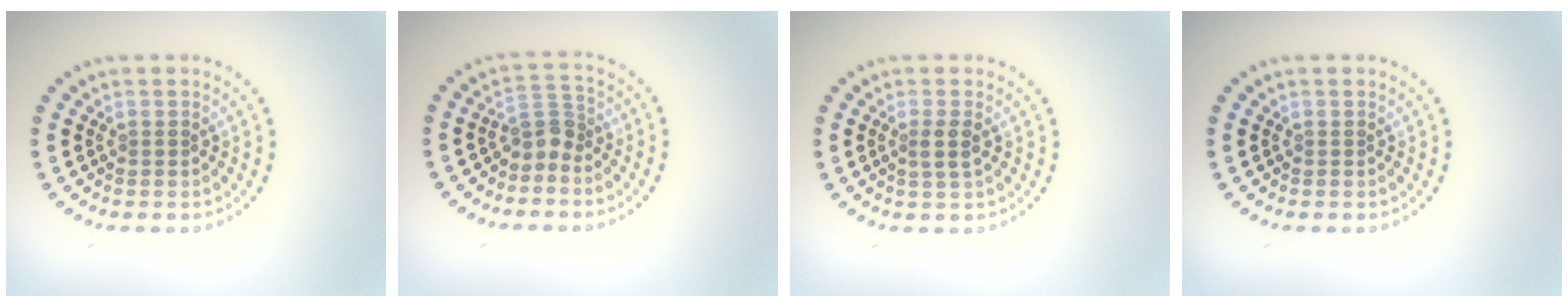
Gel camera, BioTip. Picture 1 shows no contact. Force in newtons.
{"total": 2.2, "press": 1.7, "slide": 1.5}
{"total": 1.6, "press": 1.4, "slide": 0.7}
{"total": 0.0}